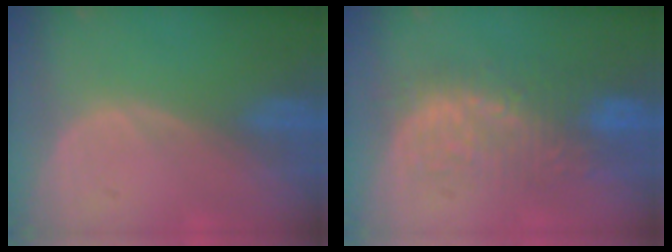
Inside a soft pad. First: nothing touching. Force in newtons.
{"total": 9.2, "press": 8.9, "slide": 2.1}